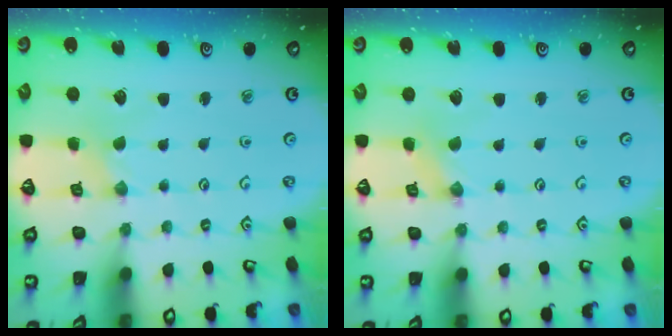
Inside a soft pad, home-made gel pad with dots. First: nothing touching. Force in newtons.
{"total": 0.0}